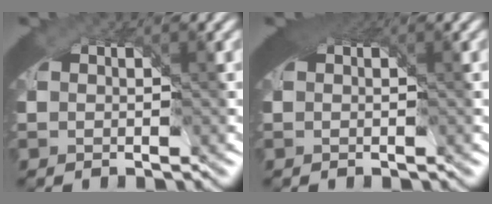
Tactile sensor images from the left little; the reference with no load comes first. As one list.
[{"total": 2.4, "force": [1.1, 1.3, 1.8], "torque": [-0.032, -0.008, 0.018]}]